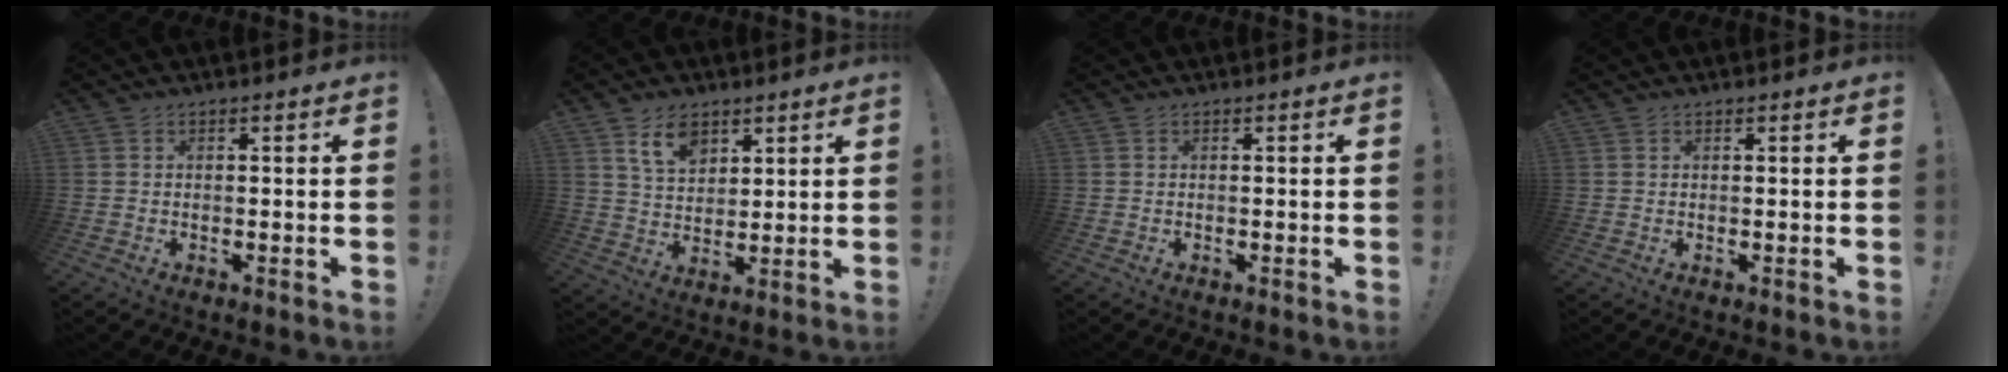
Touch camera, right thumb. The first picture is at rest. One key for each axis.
{"total": 9.4, "fx": 5.9, "fy": 5.5, "fz": 4.7, "tx": -0.085, "ty": -0.020, "tz": 0.112}
{"total": 0.0}
{"total": 0.5, "fx": 0.3, "fy": 0.4, "fz": 0.0, "tx": 0.000, "ty": 0.000, "tz": 0.006}